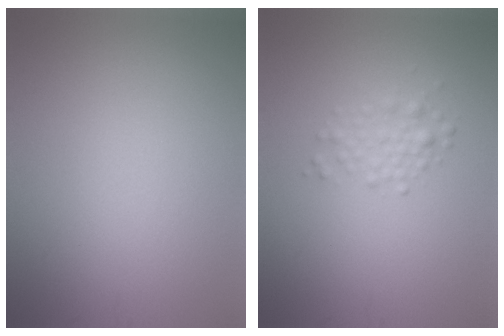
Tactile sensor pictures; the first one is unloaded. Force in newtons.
{"total": 1.8, "press": 1.8, "slide": 0.1}